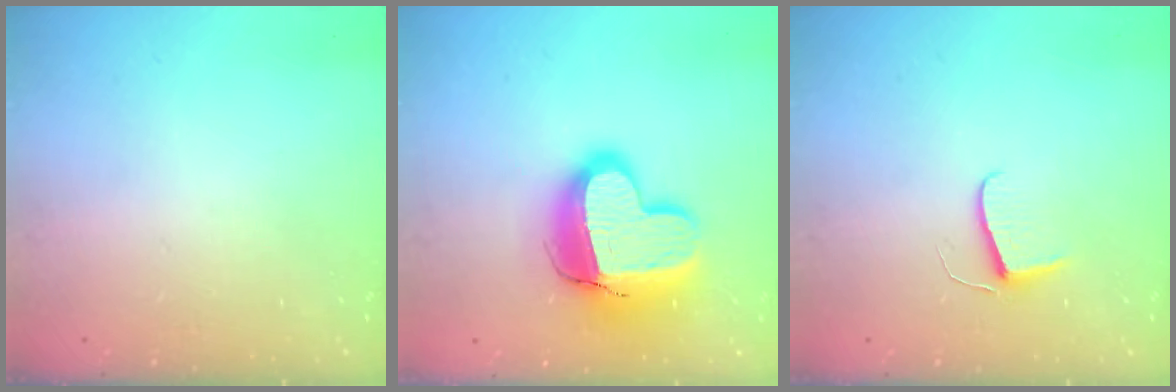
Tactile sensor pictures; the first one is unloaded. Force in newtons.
{"total": 16.9, "press": 16.8, "slide": 1.4}
{"total": 5.9, "press": 5.8, "slide": 0.6}